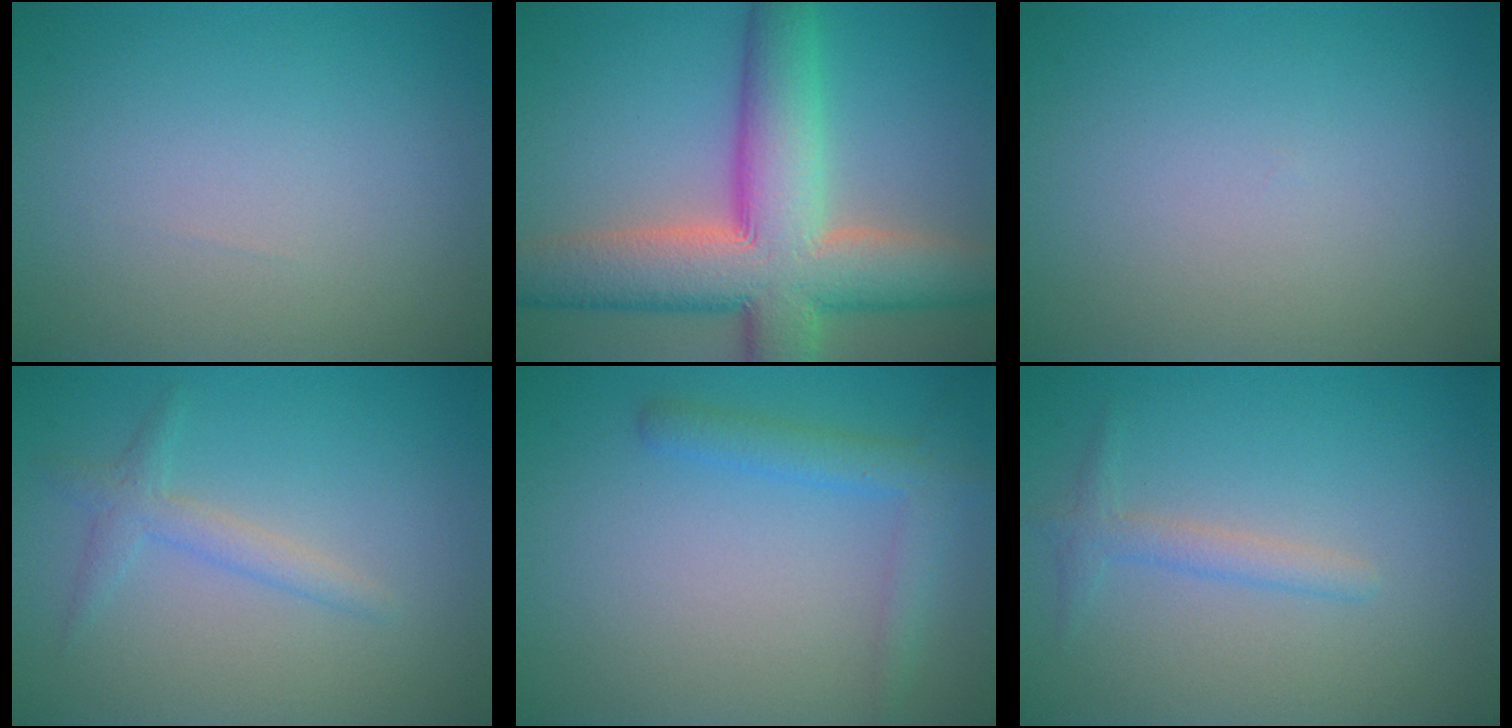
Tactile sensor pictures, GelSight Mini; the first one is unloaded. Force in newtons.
{"total": 11.8, "press": 11.8, "slide": 0.8}
{"total": 0.0}
{"total": 1.9, "press": 1.9, "slide": 0.1}
{"total": 2.6, "press": 2.6, "slide": 0.1}
{"total": 1.6, "press": 1.6, "slide": 0.1}